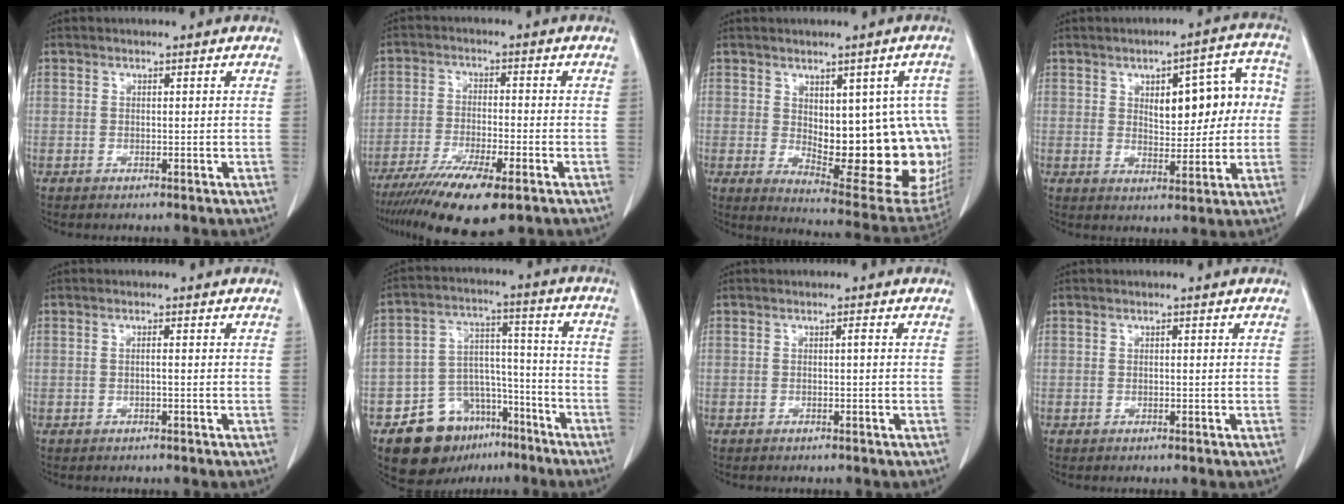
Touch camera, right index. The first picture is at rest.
{"total": 12.0, "force": [-8.1, 2.0, 8.7], "torque": [-0.150, -0.029, -0.134]}
{"total": 18.6, "force": [-0.3, 7.3, 17.1], "torque": [-0.164, 0.003, 0.023]}
{"total": 10.9, "force": [1.6, 4.6, 9.7], "torque": [-0.116, 0.034, 0.028]}
{"total": 0.7, "force": [0.0, 0.0, 0.7], "torque": [-0.012, 0.002, 0.000]}
{"total": 13.7, "force": [-8.7, 8.8, 5.8], "torque": [-0.083, 0.047, -0.132]}
{"total": 0.5, "force": [0.0, 0.0, 0.5], "torque": [-0.008, 0.000, 0.002]}
{"total": 0.0}